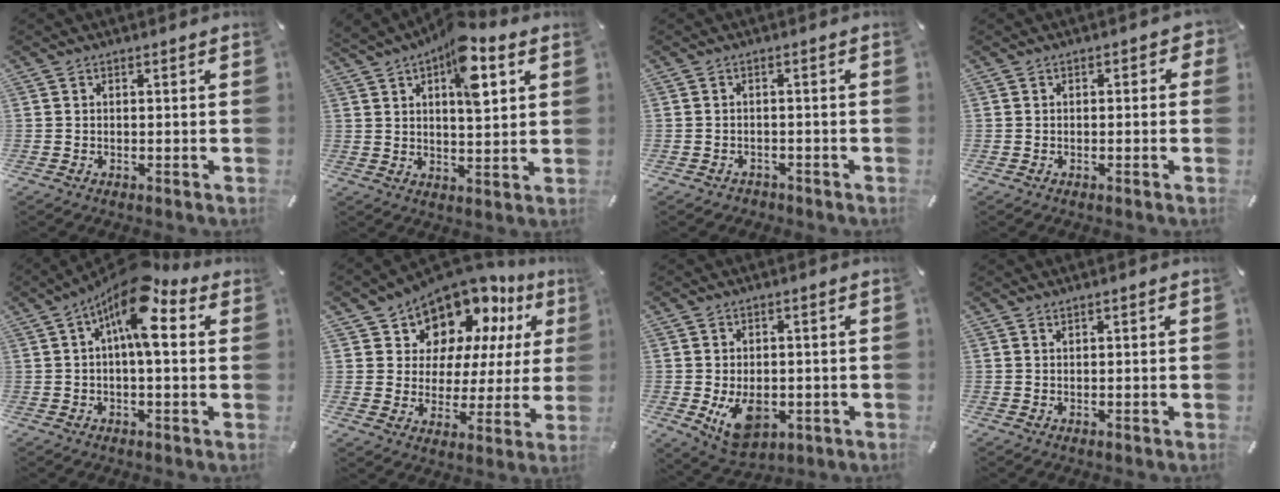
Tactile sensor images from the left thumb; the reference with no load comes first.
{"total": 12.0, "force": [5.9, 5.4, 9.0], "torque": [-0.118, -0.025, 0.096]}
{"total": 1.6, "force": [-1.2, 1.0, 0.3], "torque": [-0.007, 0.007, -0.028]}
{"total": 1.6, "force": [-0.6, 1.2, 0.9], "torque": [-0.007, 0.003, -0.014]}
{"total": 12.2, "force": [4.4, 4.5, 10.5], "torque": [-0.174, -0.027, 0.072]}
{"total": 12.9, "force": [10.7, 7.0, 1.5], "torque": [-0.044, -0.103, 0.196]}
{"total": 8.9, "force": [-1.9, 6.0, 6.2], "torque": [-0.099, -0.009, -0.032]}
{"total": 0.7, "force": [0.5, 0.2, 0.4], "torque": [-0.008, 0.000, 0.008]}